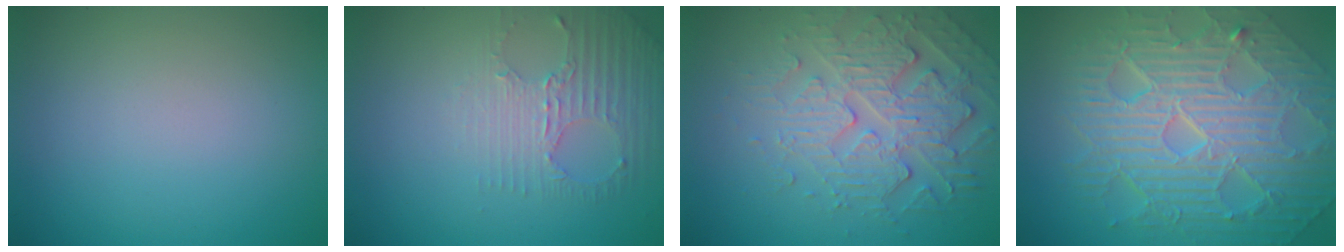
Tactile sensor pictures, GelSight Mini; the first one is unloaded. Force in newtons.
{"total": 2.8, "press": 2.4, "slide": 1.4}
{"total": 5.1, "press": 4.3, "slide": 2.8}
{"total": 10.7, "press": 7.0, "slide": 8.1}